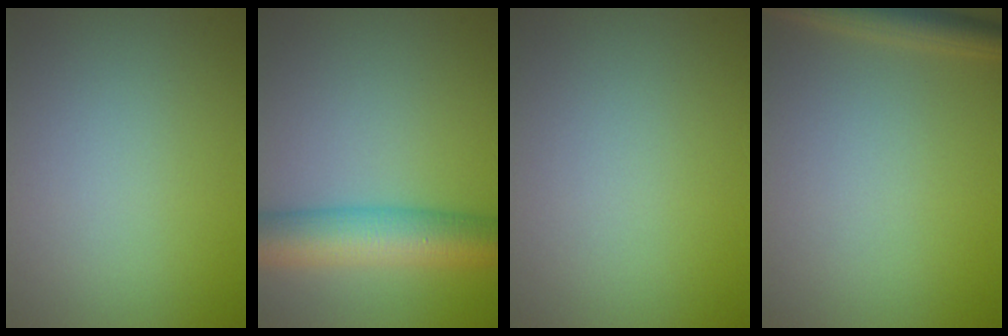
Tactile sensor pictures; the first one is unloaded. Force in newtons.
{"total": 7.3, "press": 7.3, "slide": 0.2}
{"total": 0.0}
{"total": 3.0, "press": 3.0, "slide": 0.2}